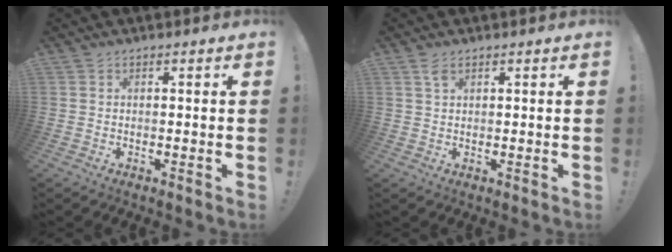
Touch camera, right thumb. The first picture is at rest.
{"total": 2.5, "force": [1.4, 1.0, 1.8], "torque": [-0.034, -0.002, 0.026]}